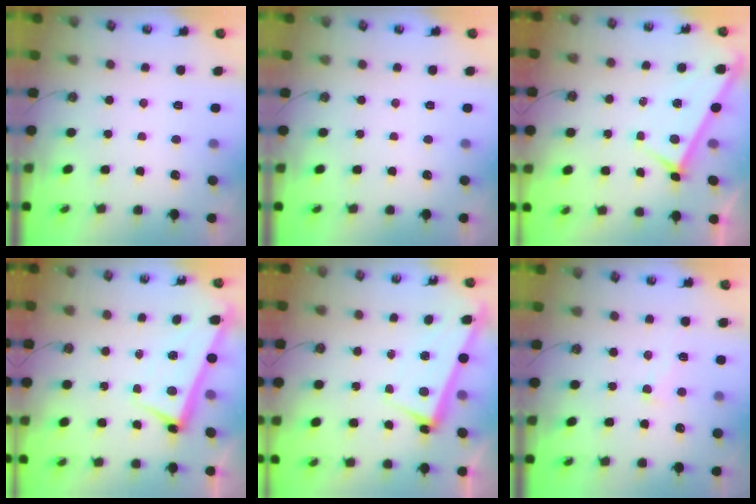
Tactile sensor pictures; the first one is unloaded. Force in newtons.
{"total": 0.0}
{"total": 3.9, "press": 3.9, "slide": 0.3}
{"total": 2.6, "press": 2.5, "slide": 0.8}
{"total": 2.7, "press": 2.5, "slide": 0.9}
{"total": 1.5, "press": 0.9, "slide": 1.2}